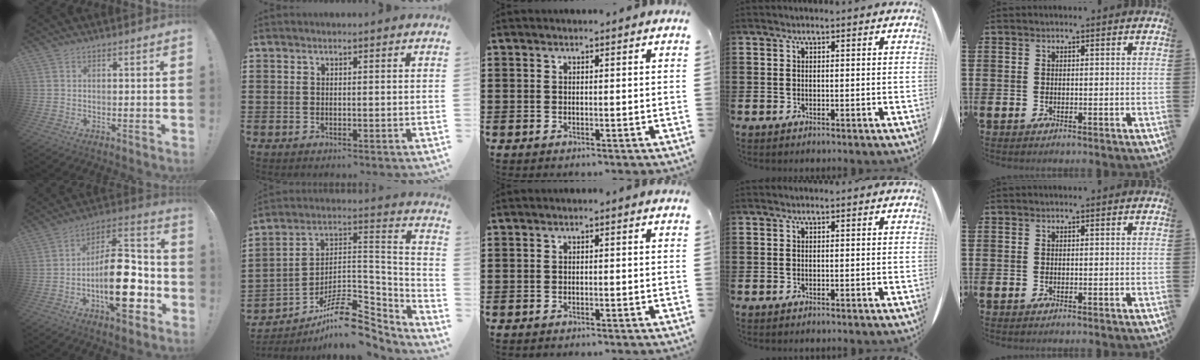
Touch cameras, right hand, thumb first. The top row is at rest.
{"thumb": {"total": 21.8, "force": [-5.9, 9.6, 18.7], "torque": [-0.300, 0.042, -0.083]}, "index": {"total": 11.5, "force": [-8.1, 4.4, 6.8], "torque": [-0.111, 0.032, -0.148]}}